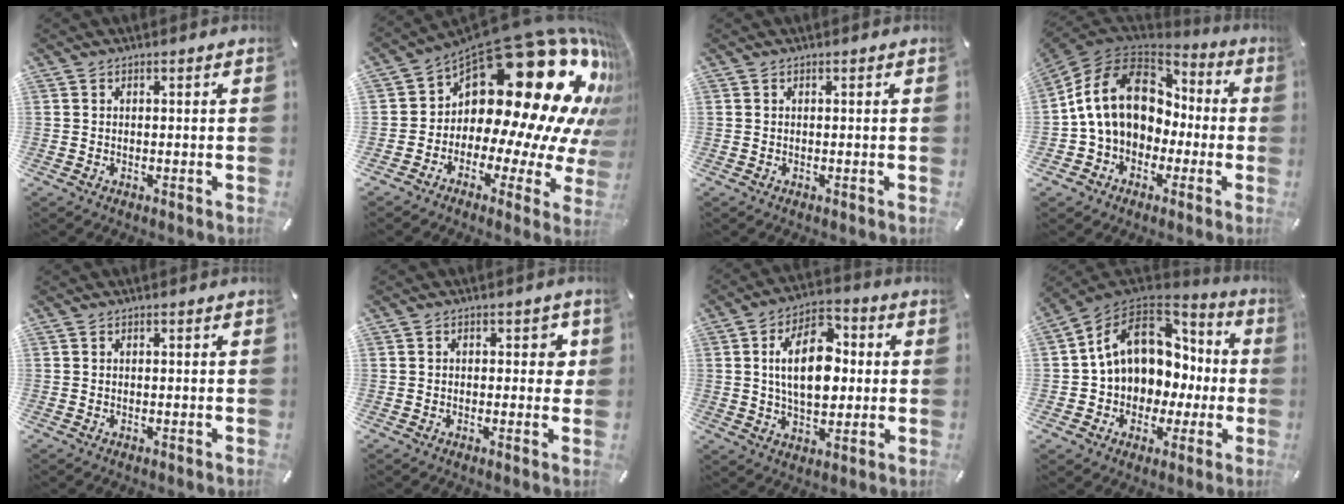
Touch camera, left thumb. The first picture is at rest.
{"total": 28.5, "force": [11.6, 13.6, 22.3], "torque": [-0.316, -0.138, 0.223]}
{"total": 0.0}
{"total": 18.8, "force": [2.7, 14.5, 11.7], "torque": [-0.239, 0.011, 0.049]}
{"total": 0.0}
{"total": 3.3, "force": [0.2, 2.0, 2.6], "torque": [-0.028, 0.002, -0.004]}
{"total": 15.6, "force": [1.4, 9.7, 12.2], "torque": [-0.220, 0.005, 0.022]}
{"total": 13.3, "force": [3.9, 10.6, 7.1], "torque": [-0.134, -0.022, 0.077]}